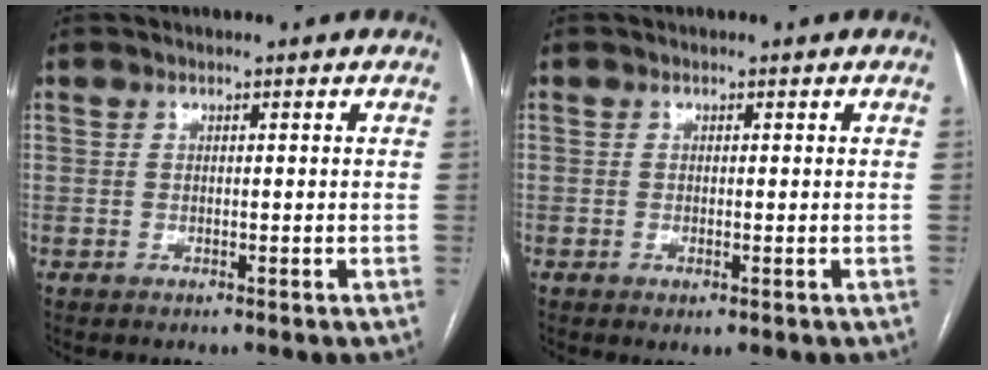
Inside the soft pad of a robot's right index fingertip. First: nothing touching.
{"total": 0.9, "force": [-0.3, 0.2, 0.8], "torque": [-0.015, -0.006, -0.001]}